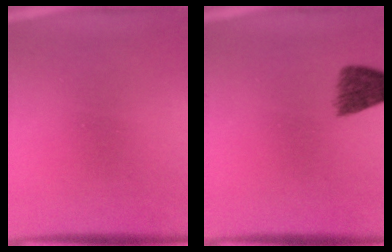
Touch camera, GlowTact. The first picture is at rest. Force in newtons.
{"total": 5.1}